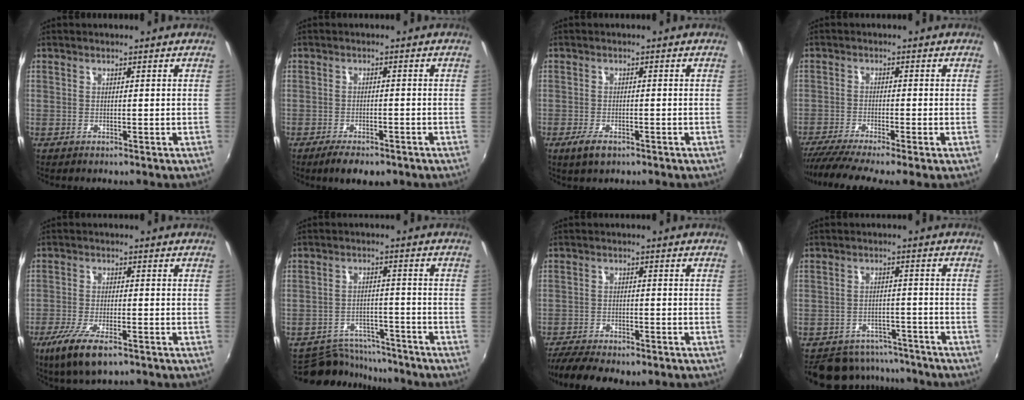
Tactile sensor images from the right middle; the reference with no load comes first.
{"total": 5.8, "force": [-4.3, 2.1, 3.4], "torque": [-0.077, -0.015, -0.068]}
{"total": 3.4, "force": [-2.2, 1.4, 2.2], "torque": [-0.053, -0.008, -0.041]}
{"total": 7.7, "force": [-6.3, -0.5, 4.4], "torque": [-0.102, -0.032, -0.112]}
{"total": 9.6, "force": [-5.9, 3.0, 7.0], "torque": [-0.161, -0.035, -0.108]}
{"total": 11.2, "force": [-10.3, 3.8, 2.1], "torque": [-0.060, 0.014, -0.150]}
{"total": 9.8, "force": [-8.0, 3.0, 4.7], "torque": [-0.121, -0.031, -0.134]}
{"total": 12.7, "force": [-11.1, 5.5, 3.0], "torque": [-0.077, 0.017, -0.147]}